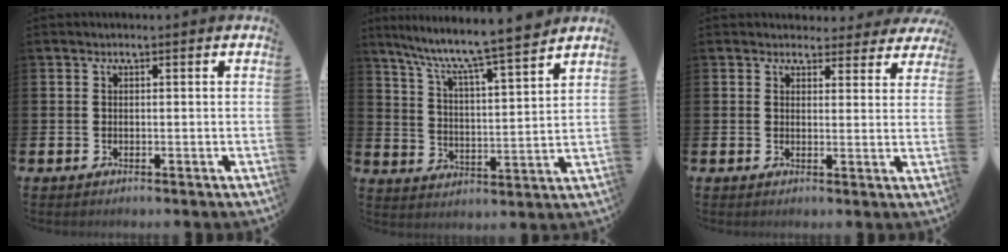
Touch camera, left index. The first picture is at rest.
{"total": 8.5, "force": [7.9, 0.0, 3.2], "torque": [-0.089, -0.063, 0.132]}
{"total": 3.2, "force": [2.9, 1.4, 0.1], "torque": [0.007, -0.019, 0.049]}